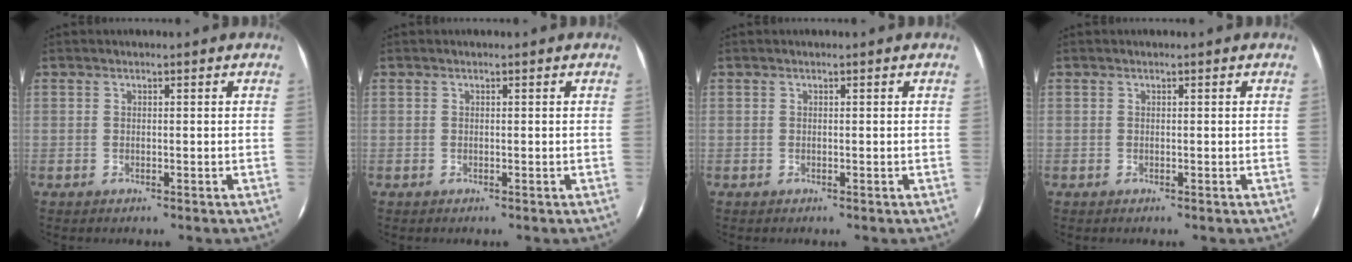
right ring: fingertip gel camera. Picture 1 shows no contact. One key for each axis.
{"total": 0.0}
{"total": 0.0}
{"total": 0.0}